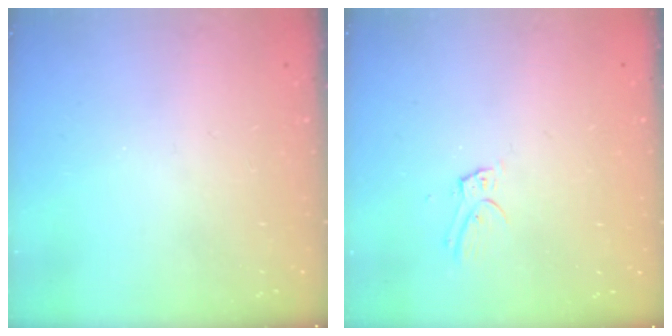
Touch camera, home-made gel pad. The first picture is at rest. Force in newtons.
{"total": 5.1, "press": 5.1, "slide": 0.4}